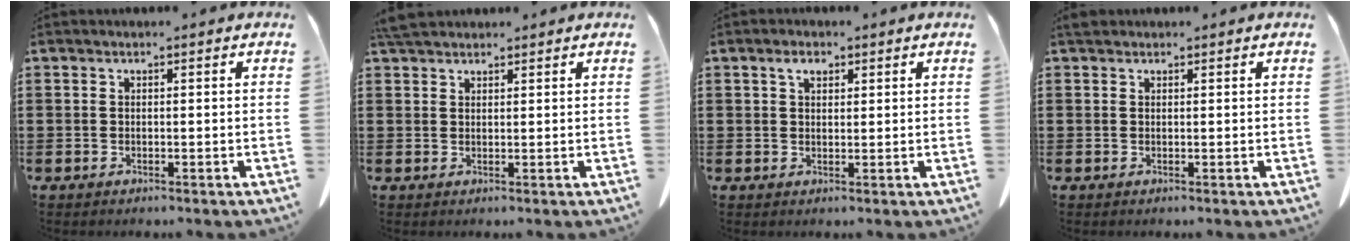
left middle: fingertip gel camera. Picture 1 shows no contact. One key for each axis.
{"total": 2.9, "fx": 2.6, "fy": 0.9, "fz": 1.0, "tx": -0.027, "ty": 0.003, "tz": 0.051}
{"total": 2.3, "fx": 1.4, "fy": 1.3, "fz": 1.4, "tx": -0.025, "ty": 0.003, "tz": 0.023}
{"total": 1.0, "fx": 0.7, "fy": 0.6, "fz": 0.4, "tx": -0.011, "ty": 0.005, "tz": 0.014}